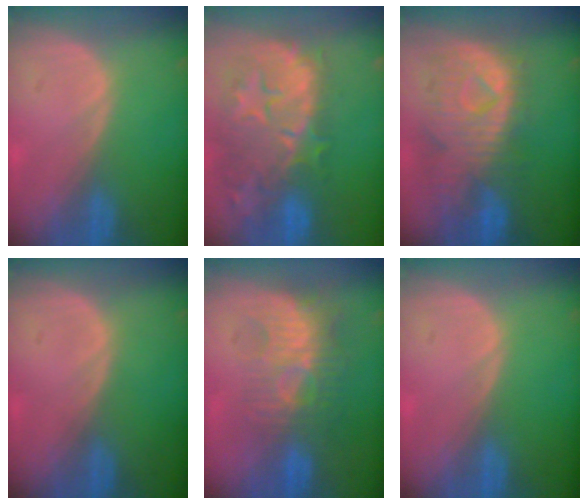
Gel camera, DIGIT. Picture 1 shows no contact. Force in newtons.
{"total": 13.4, "press": 11.7, "slide": 6.4}
{"total": 11.0, "press": 9.7, "slide": 5.3}
{"total": 0.0}
{"total": 9.6, "press": 8.4, "slide": 4.5}
{"total": 0.0}